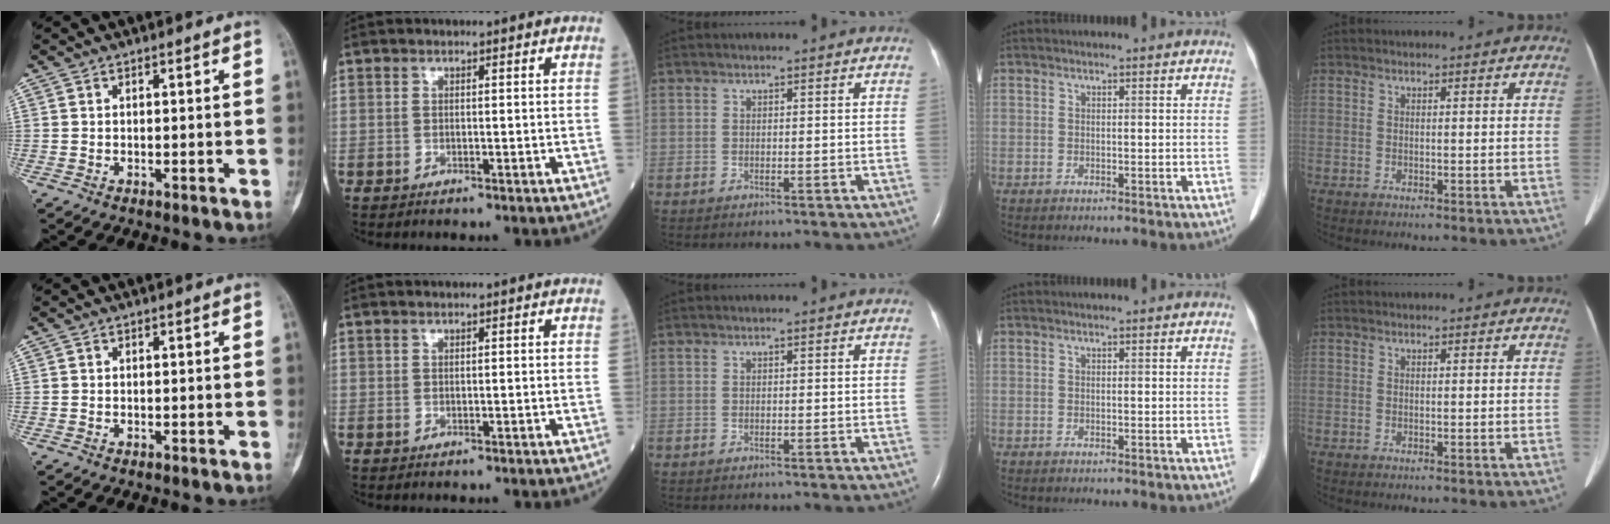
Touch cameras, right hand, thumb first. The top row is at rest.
{}